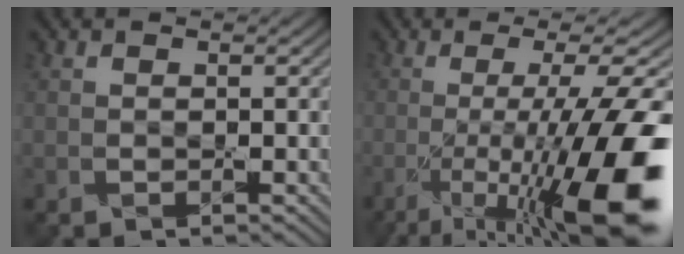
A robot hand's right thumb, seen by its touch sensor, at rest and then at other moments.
{"total": 16.9, "force": [-5.8, 3.9, 15.3], "torque": [-0.231, 0.001, -0.096]}